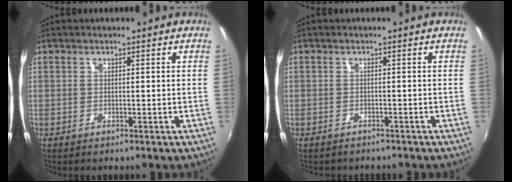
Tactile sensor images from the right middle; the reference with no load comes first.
{"total": 1.6, "force": [-1.3, 1.0, 0.1], "torque": [-0.008, -0.003, -0.020]}